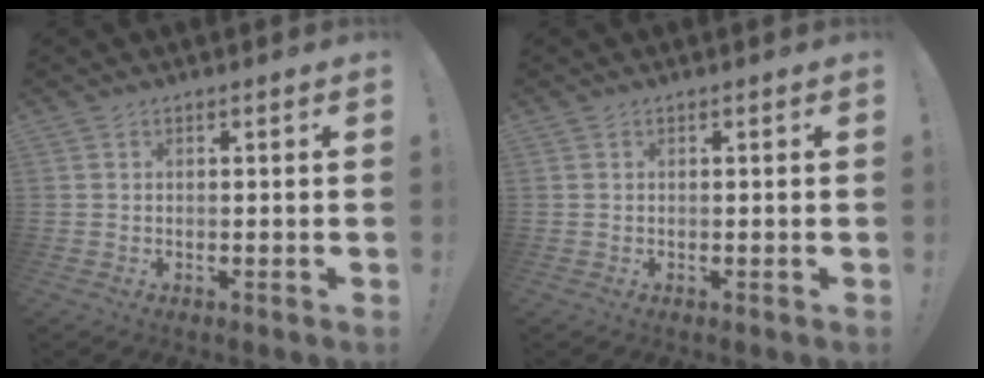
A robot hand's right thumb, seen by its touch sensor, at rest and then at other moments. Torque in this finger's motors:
{"motor_torque": [0.00, 0.00, -0.06, 0.05, 0.00]}